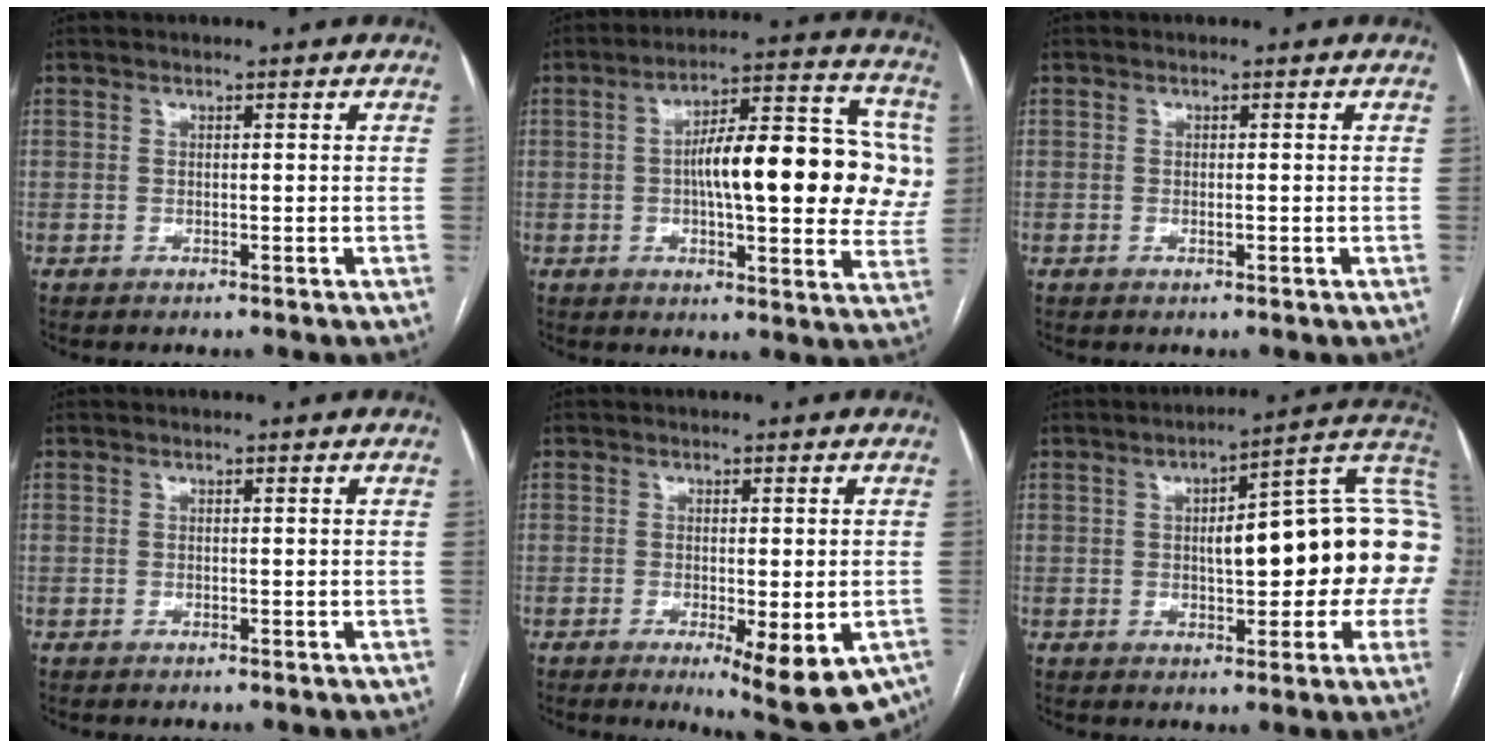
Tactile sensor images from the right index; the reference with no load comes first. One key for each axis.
{"total": 20.2, "fx": 1.3, "fy": 5.8, "fz": 19.3, "tx": -0.247, "ty": 0.040, "tz": 0.018}
{"total": 0.9, "fx": -0.3, "fy": 0.2, "fz": 0.8, "tx": -0.015, "ty": 0.000, "tz": -0.002}
{"total": 0.0}
{"total": 10.3, "fx": -5.3, "fy": 3.0, "fz": 8.3, "tx": -0.086, "ty": -0.014, "tz": -0.073}
{"total": 20.8, "fx": 1.4, "fy": 5.4, "fz": 20.0, "tx": -0.227, "ty": 0.052, "tz": 0.025}